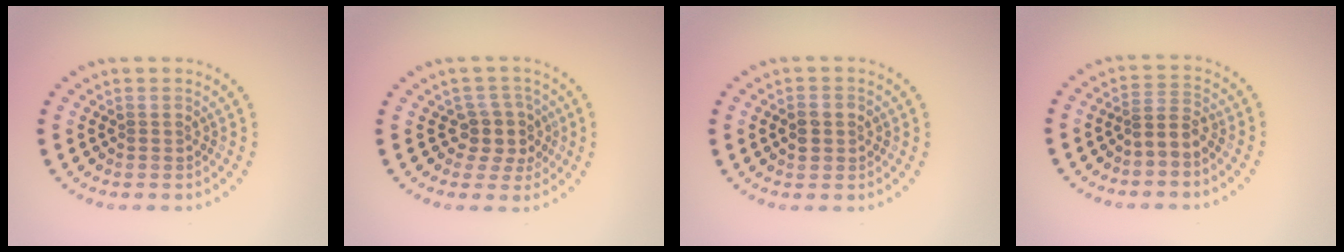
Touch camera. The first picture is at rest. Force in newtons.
{"total": 2.7, "press": 2.3, "slide": 1.5}
{"total": 1.8, "press": 1.8, "slide": 0.2}
{"total": 2.0, "press": 1.6, "slide": 1.1}